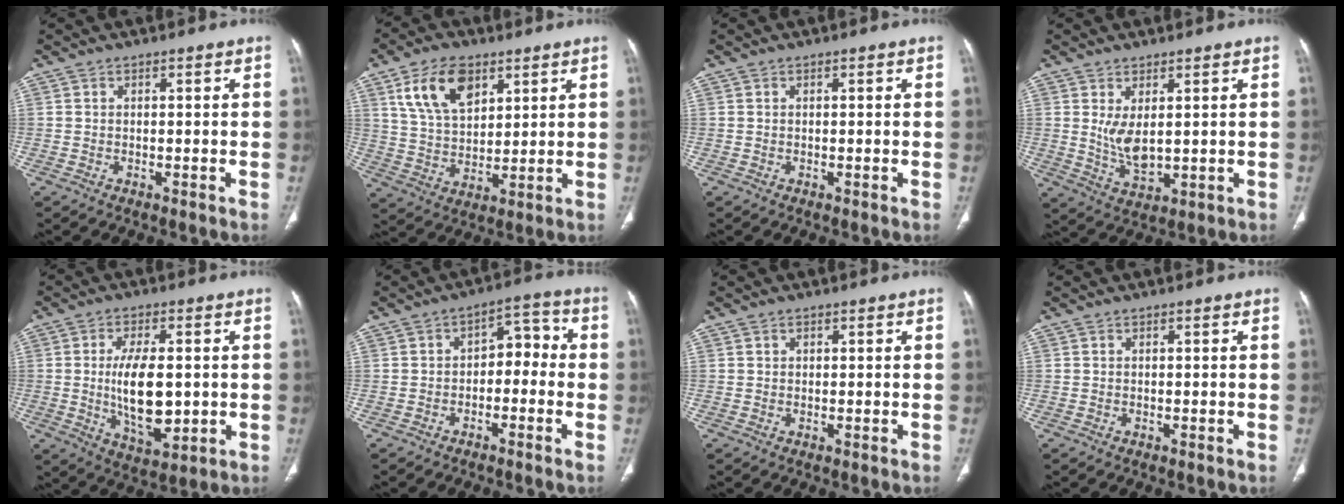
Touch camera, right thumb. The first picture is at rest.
{"total": 12.4, "force": [6.2, 7.4, 7.9], "torque": [-0.120, -0.021, 0.124]}
{"total": 0.0}
{"total": 6.0, "force": [1.3, 2.7, 5.1], "torque": [-0.093, -0.023, 0.038]}
{"total": 12.5, "force": [-0.2, 6.0, 11.0], "torque": [-0.177, -0.017, 0.007]}
{"total": 9.1, "force": [-1.7, 5.9, 6.7], "torque": [-0.053, 0.051, -0.038]}
{"total": 0.7, "force": [0.3, 0.5, 0.2], "torque": [0.000, -0.001, 0.006]}
{"total": 0.0}